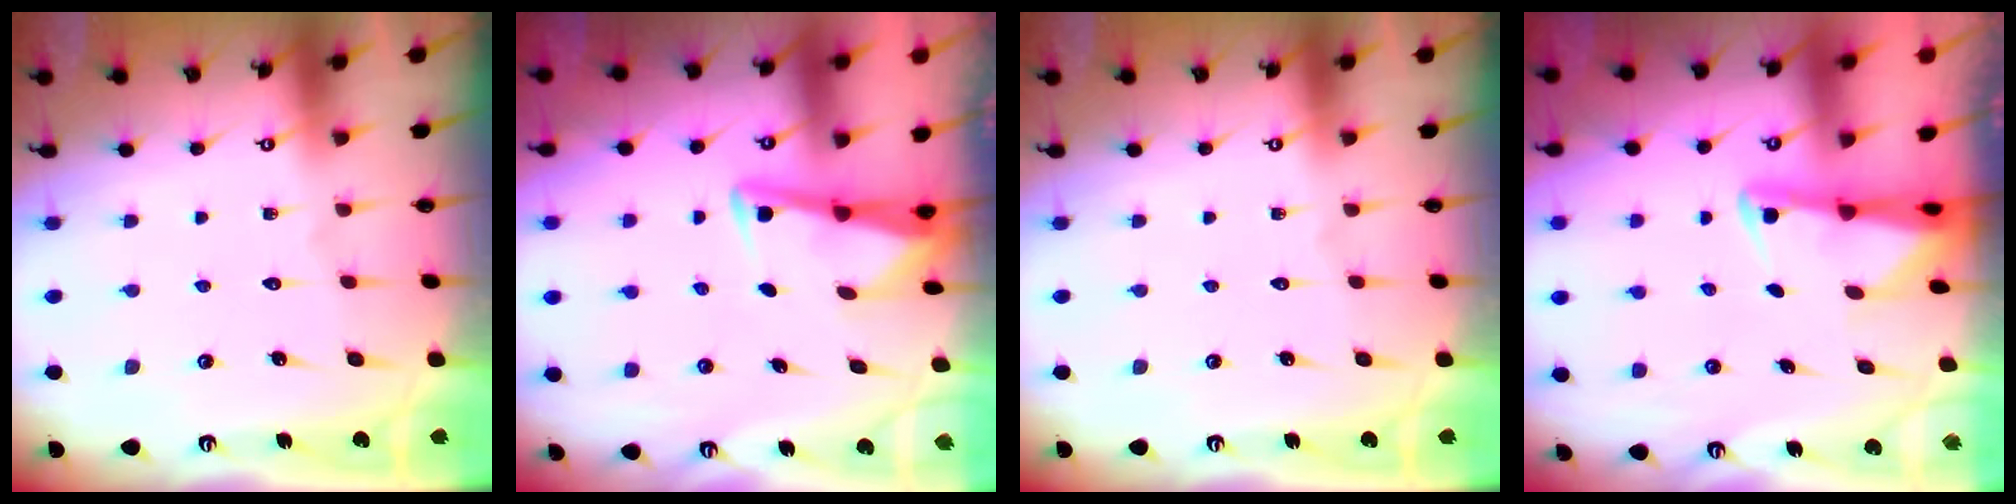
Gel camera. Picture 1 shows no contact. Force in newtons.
{"total": 3.1, "press": 3.1, "slide": 0.3}
{"total": 0.0}
{"total": 2.3, "press": 2.3, "slide": 0.5}